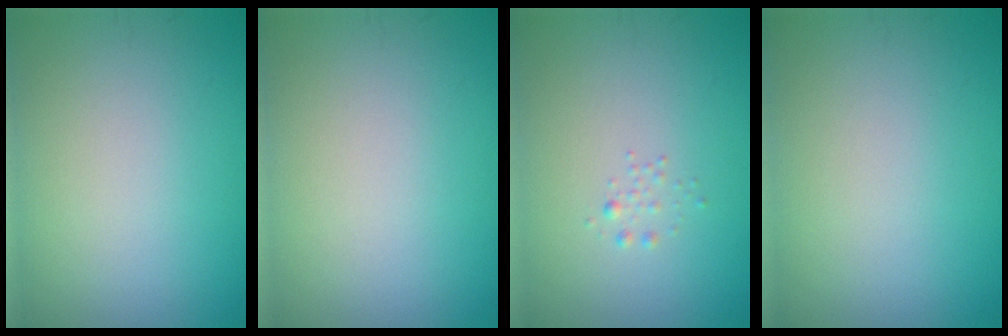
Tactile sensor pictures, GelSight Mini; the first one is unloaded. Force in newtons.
{"total": 0.0}
{"total": 0.7, "press": 0.7, "slide": 0.0}
{"total": 0.0}